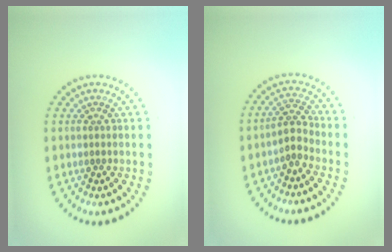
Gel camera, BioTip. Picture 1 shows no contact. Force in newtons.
{"total": 2.0, "press": 1.6, "slide": 1.2}